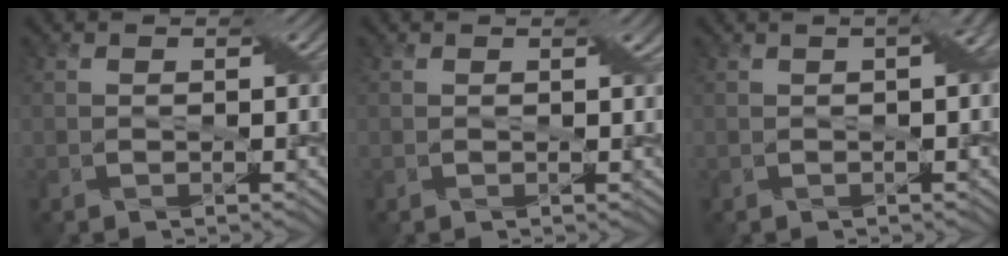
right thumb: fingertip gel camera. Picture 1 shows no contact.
{"total": 1.2, "force": [0.6, 0.2, 1.0], "torque": [-0.015, 0.002, 0.010]}
{"total": 2.7, "force": [0.4, 0.7, 2.6], "torque": [-0.036, 0.015, 0.007]}